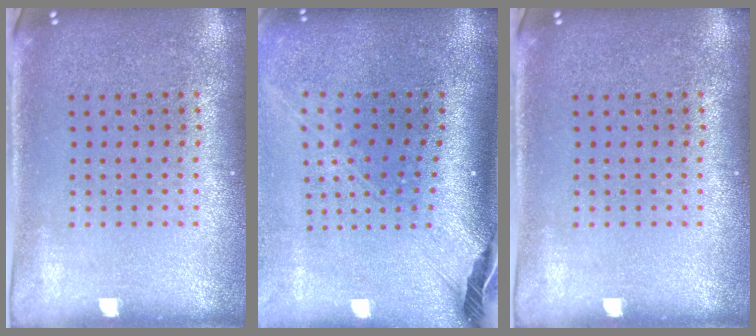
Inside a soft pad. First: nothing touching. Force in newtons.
{"total": 2.7, "press": 2.0, "slide": 1.9}
{"total": 0.0}